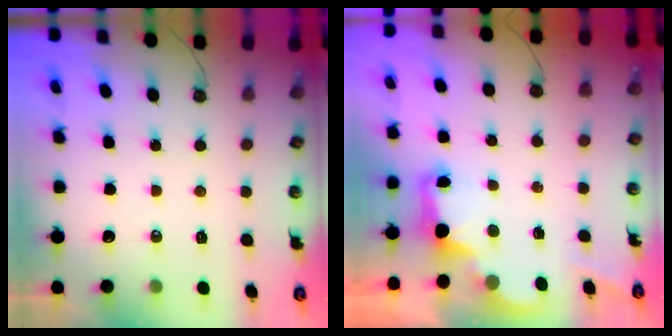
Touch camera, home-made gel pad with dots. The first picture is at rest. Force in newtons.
{"total": 3.0, "press": 3.0, "slide": 0.6}